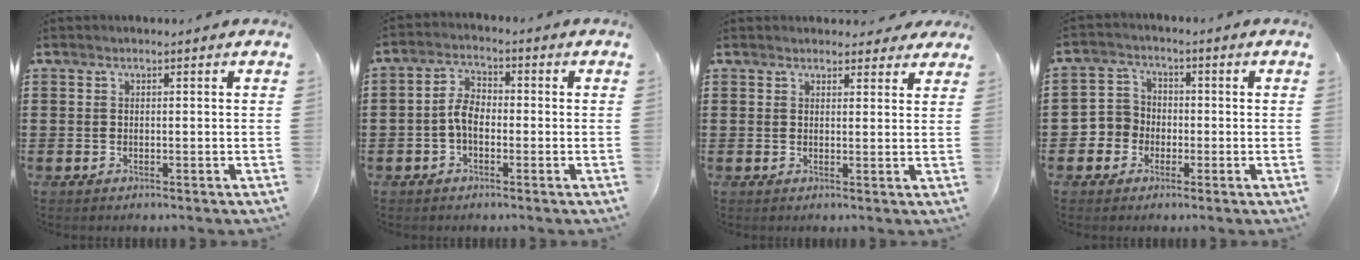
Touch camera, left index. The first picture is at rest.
{"total": 4.6, "force": [-1.2, 2.6, 3.6], "torque": [-0.085, 0.003, -0.028]}
{"total": 2.4, "force": [2.2, 0.9, 0.3], "torque": [0.004, -0.005, 0.037]}
{"total": 4.5, "force": [-1.7, 4.1, 0.4], "torque": [-0.033, 0.008, -0.039]}